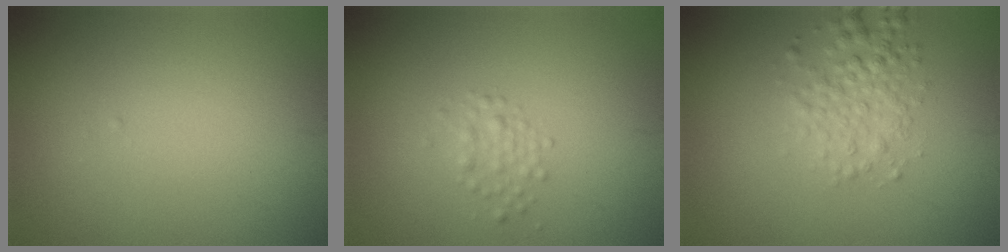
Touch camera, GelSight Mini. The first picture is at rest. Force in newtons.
{"total": 1.4, "press": 1.4, "slide": 0.1}
{"total": 2.9, "press": 2.9, "slide": 0.0}